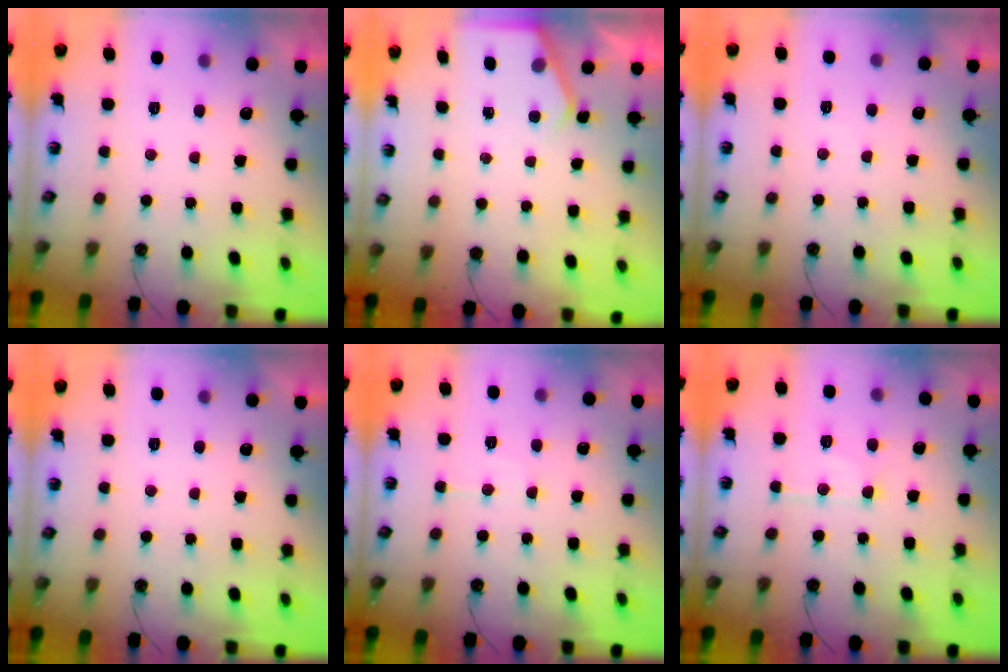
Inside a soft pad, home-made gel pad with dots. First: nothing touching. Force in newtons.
{"total": 2.2, "press": 2.2, "slide": 0.3}
{"total": 3.4, "press": 3.4, "slide": 0.4}
{"total": 0.0}
{"total": 5.4, "press": 5.4, "slide": 0.7}
{"total": 8.9, "press": 8.8, "slide": 0.7}